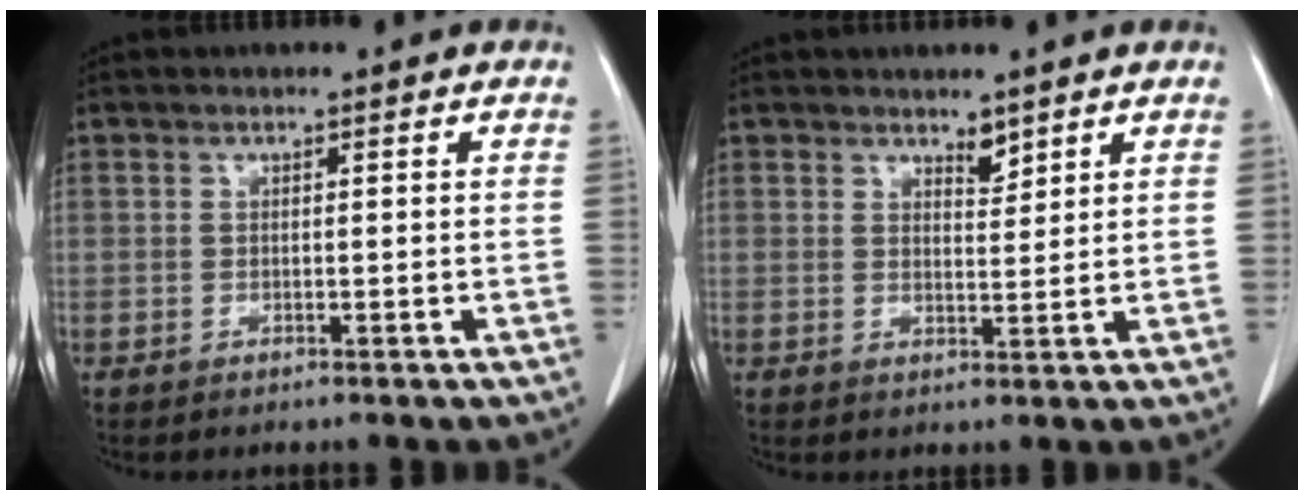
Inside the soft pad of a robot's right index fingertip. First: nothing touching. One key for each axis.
{"total": 2.1, "fx": 1.8, "fy": 0.7, "fz": 0.9, "tx": -0.014, "ty": -0.007, "tz": 0.032}